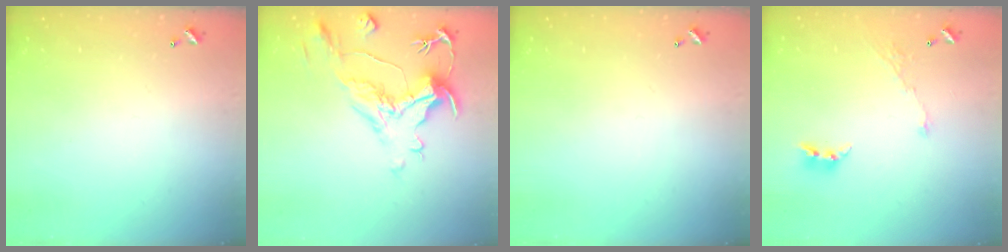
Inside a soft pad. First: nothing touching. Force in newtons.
{"total": 1.9, "press": 0.8, "slide": 1.7}
{"total": 0.0}
{"total": 5.4, "press": 5.3, "slide": 0.7}